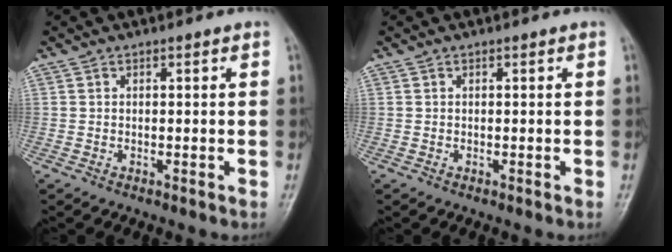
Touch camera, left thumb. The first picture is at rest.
{"total": 0.0}